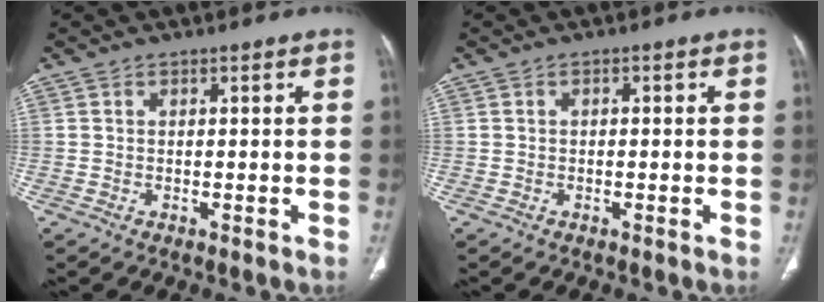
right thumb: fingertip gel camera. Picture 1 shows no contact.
{"total": 0.6, "force": [0.0, 0.4, 0.5], "torque": [-0.008, 0.001, -0.002]}